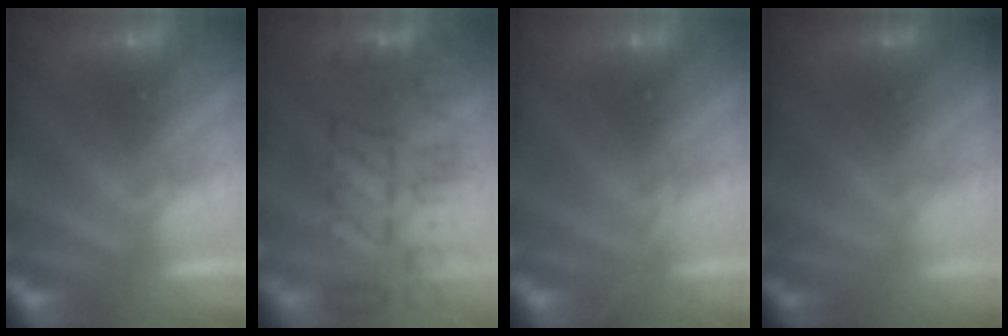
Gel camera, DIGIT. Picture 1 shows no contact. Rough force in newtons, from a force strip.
{"total": 8.3}
{"total": 1.9}
{"total": 1.1}